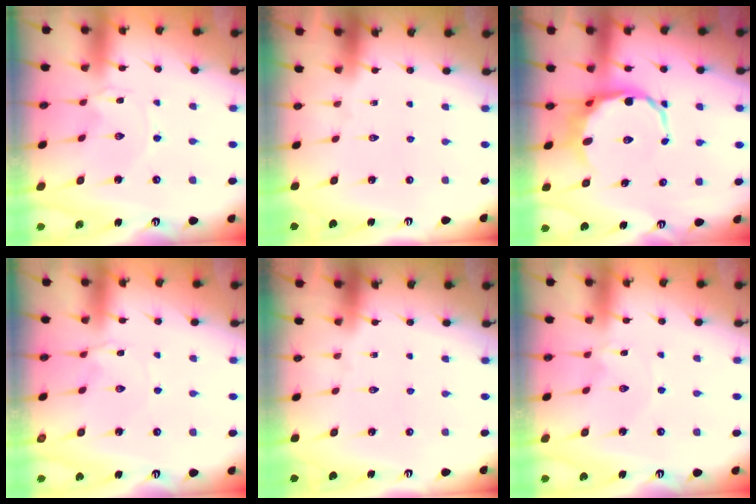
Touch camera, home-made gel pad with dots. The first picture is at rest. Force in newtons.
{"total": 0.0}
{"total": 9.7, "press": 9.3, "slide": 2.8}
{"total": 2.4, "press": 2.4, "slide": 0.4}
{"total": 0.0}
{"total": 0.6, "press": 0.6, "slide": 0.1}